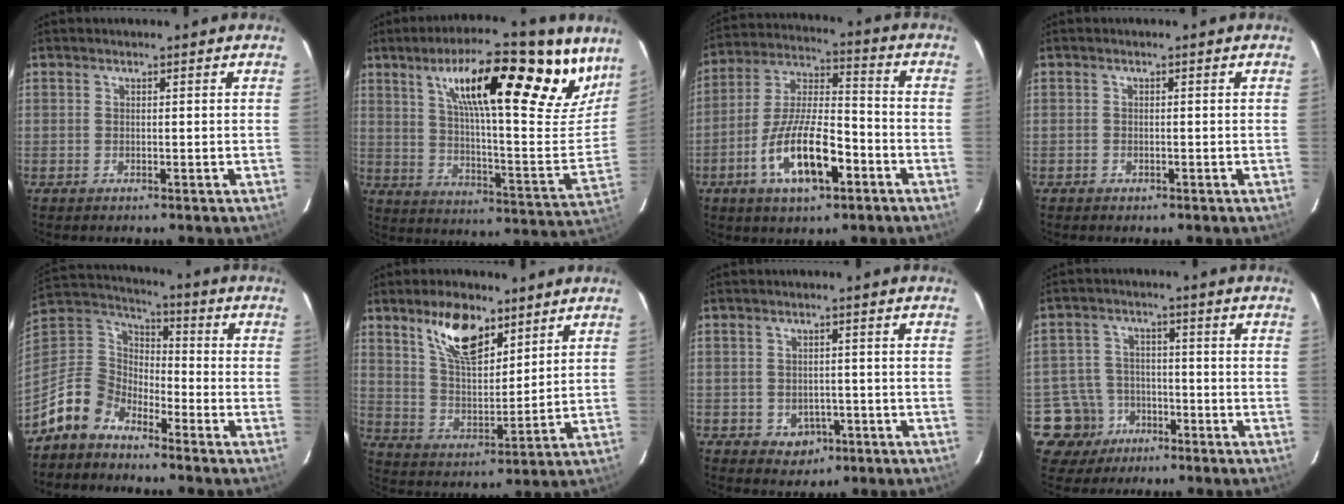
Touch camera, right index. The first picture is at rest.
{"total": 28.4, "force": [18.1, 7.3, 20.6], "torque": [-0.290, 0.005, 0.276]}
{"total": 15.2, "force": [-6.7, 5.5, 12.6], "torque": [-0.251, -0.001, -0.117]}
{"total": 1.3, "force": [-0.7, 1.0, 0.0], "torque": [-0.001, 0.003, -0.010]}
{"total": 10.7, "force": [-8.0, 6.3, 3.5], "torque": [-0.092, 0.028, -0.163]}
{"total": 12.4, "force": [7.8, 5.5, 8.0], "torque": [-0.132, 0.002, 0.148]}
{"total": 4.5, "force": [-1.8, 4.0, 1.0], "torque": [-0.029, 0.010, -0.010]}
{"total": 8.0, "force": [-4.2, 6.8, 0.4], "torque": [-0.032, 0.027, -0.065]}